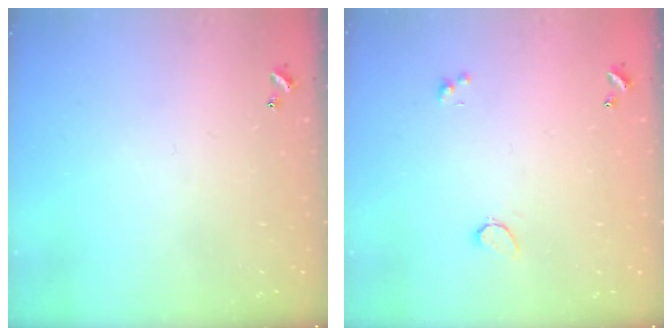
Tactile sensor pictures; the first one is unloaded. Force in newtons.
{"total": 0.6, "press": 0.4, "slide": 0.5}